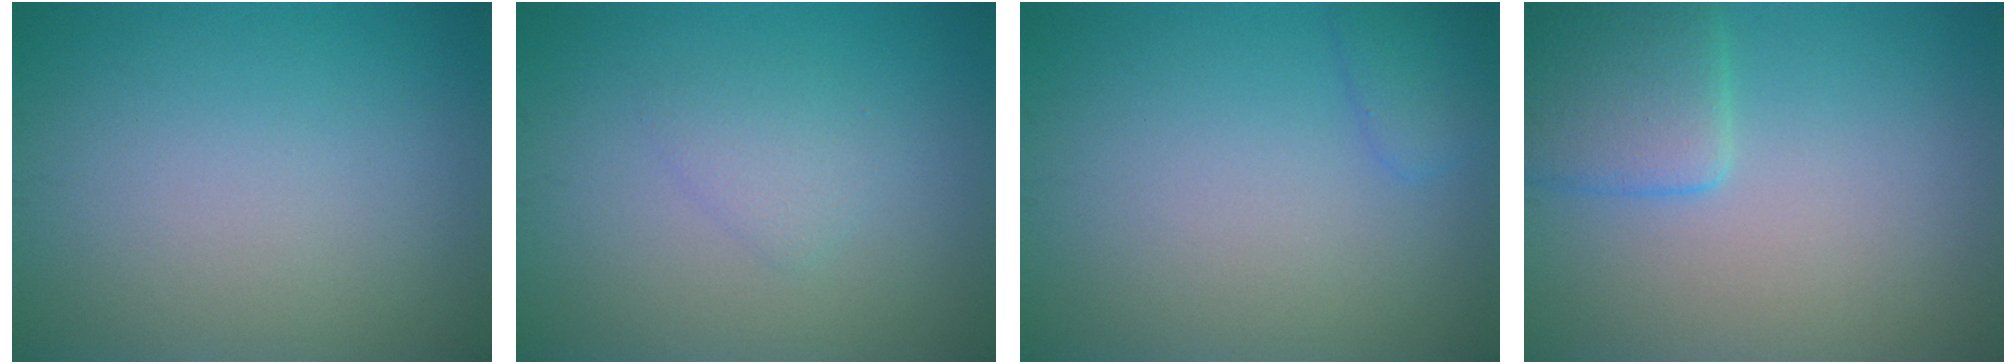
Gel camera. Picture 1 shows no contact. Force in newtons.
{"total": 1.5, "press": 1.5, "slide": 0.1}
{"total": 1.5, "press": 1.5, "slide": 0.2}
{"total": 3.7, "press": 3.7, "slide": 0.2}